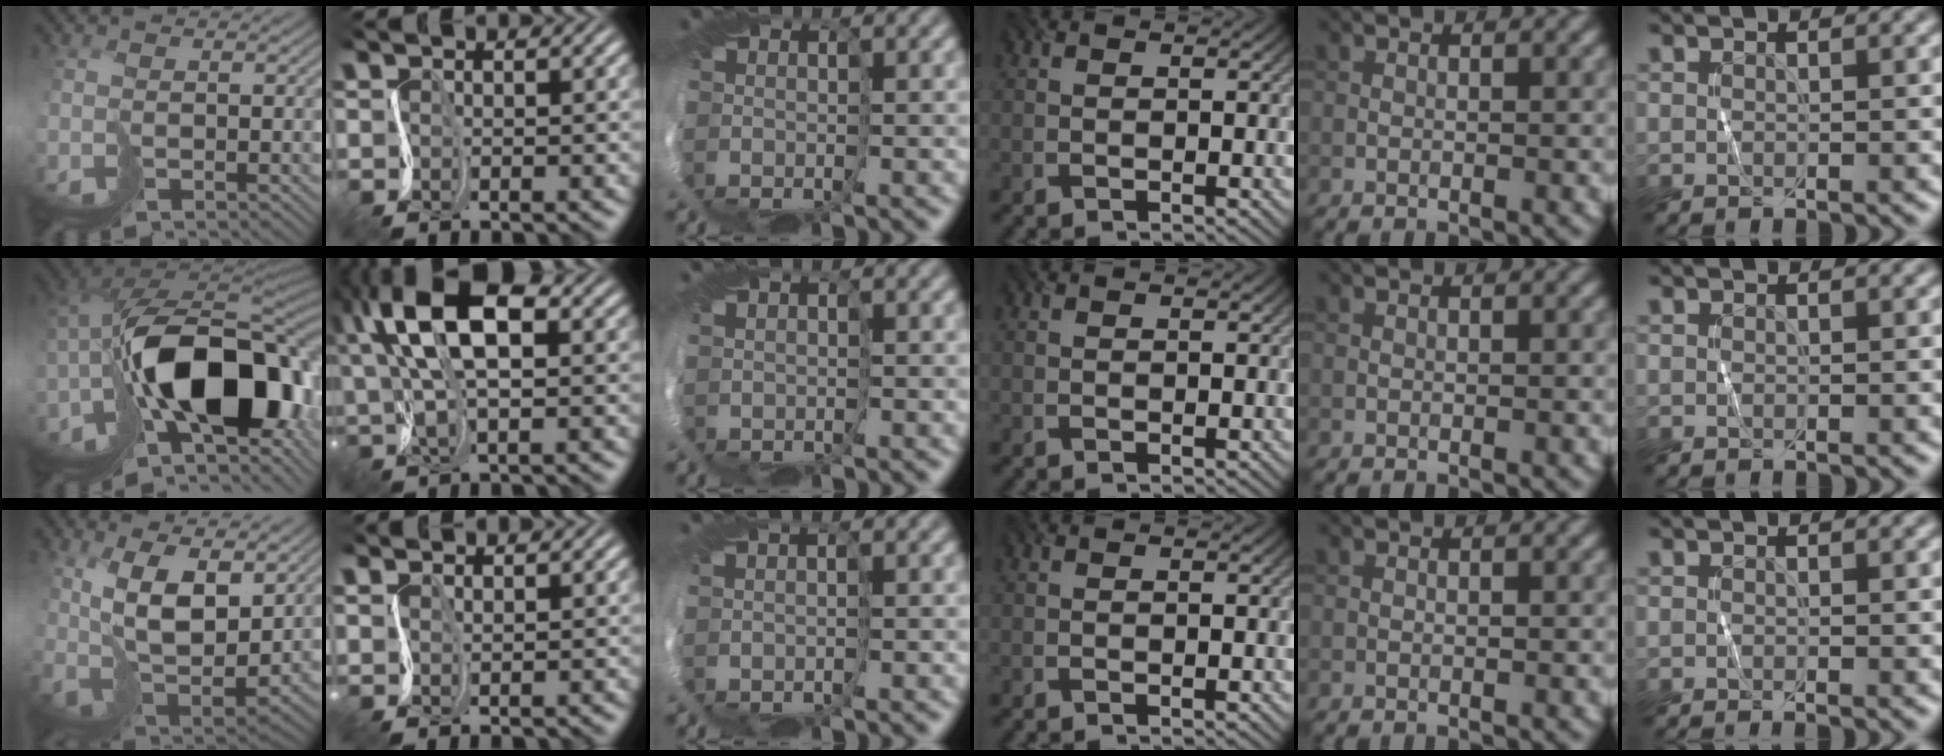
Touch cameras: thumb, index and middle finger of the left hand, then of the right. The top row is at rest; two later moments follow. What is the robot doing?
{"motion": "cut", "object": "wrapping paper"}